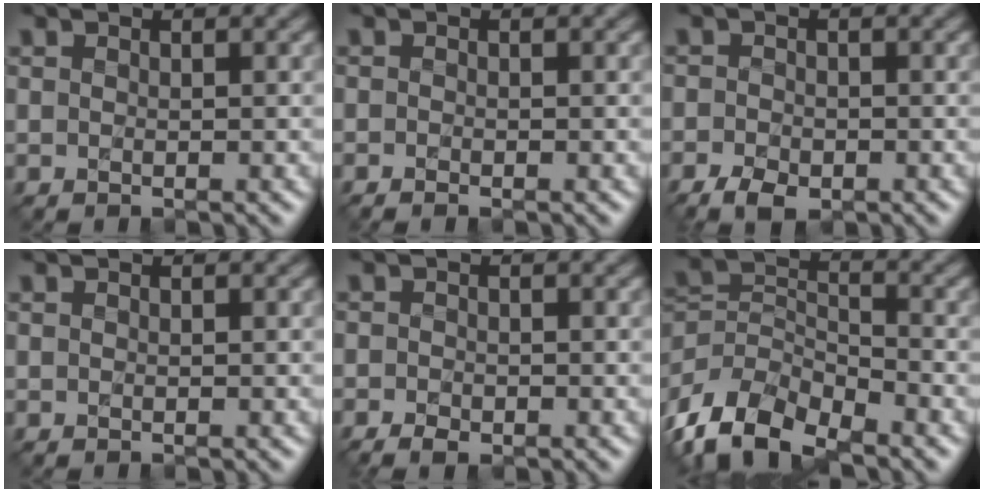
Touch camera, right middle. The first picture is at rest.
{"total": 0.6, "force": [-0.4, 0.1, 0.4], "torque": [-0.007, -0.003, -0.007]}
{"total": 3.0, "force": [-1.9, 1.6, 1.7], "torque": [-0.029, -0.005, -0.039]}
{"total": 0.0}
{"total": 1.7, "force": [-1.1, 0.9, 1.0], "torque": [-0.018, -0.005, -0.022]}
{"total": 9.0, "force": [-6.3, 4.2, 4.9], "torque": [-0.101, -0.008, -0.125]}